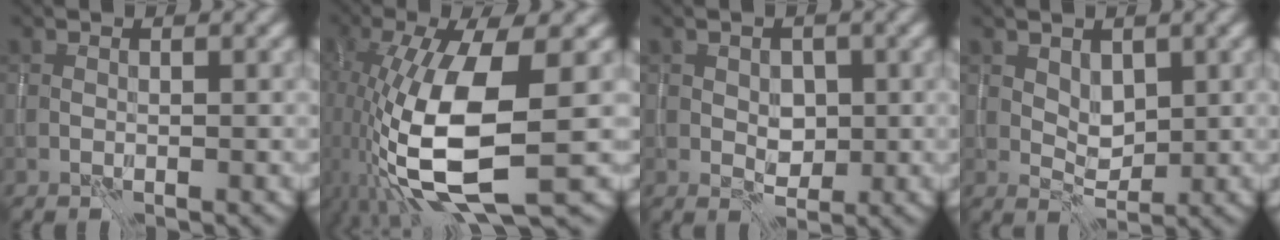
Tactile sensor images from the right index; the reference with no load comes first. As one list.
[{"total": 12.6, "force": [-1.8, 4.6, 11.6], "torque": [-0.235, -0.023, -0.032]}, {"total": 1.9, "force": [0.2, 1.5, 1.3], "torque": [-0.020, -0.003, 0.005]}, {"total": 2.1, "force": [1.1, 1.3, 1.2], "torque": [-0.019, -0.007, 0.023]}]